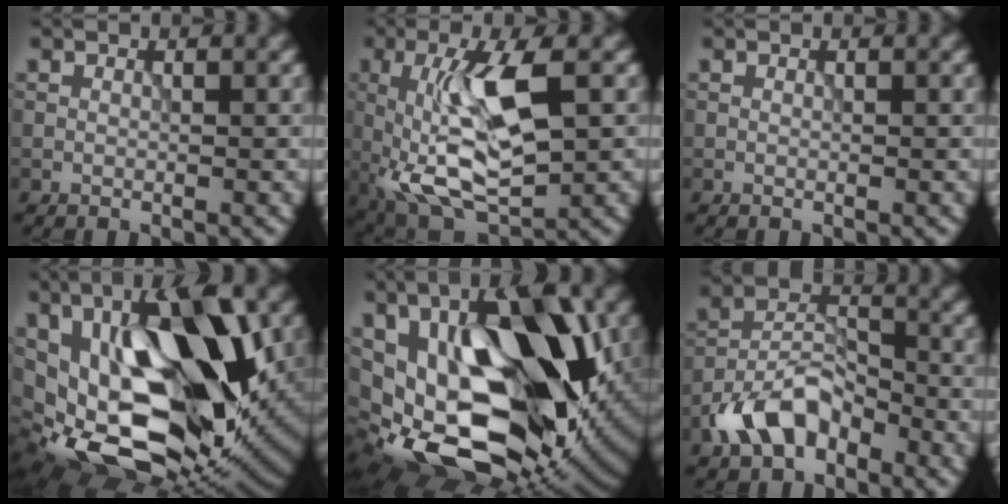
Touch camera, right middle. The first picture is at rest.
{"total": 10.1, "force": [-0.3, 3.9, 9.3], "torque": [-0.174, -0.002, -0.010]}
{"total": 0.0}
{"total": 17.7, "force": [1.2, 9.9, 14.6], "torque": [-0.246, -0.016, 0.028]}
{"total": 18.9, "force": [-0.1, 11.5, 15.0], "torque": [-0.242, -0.019, 0.018]}
{"total": 5.9, "force": [-3.6, 3.2, 3.4], "torque": [-0.060, 0.008, -0.076]}